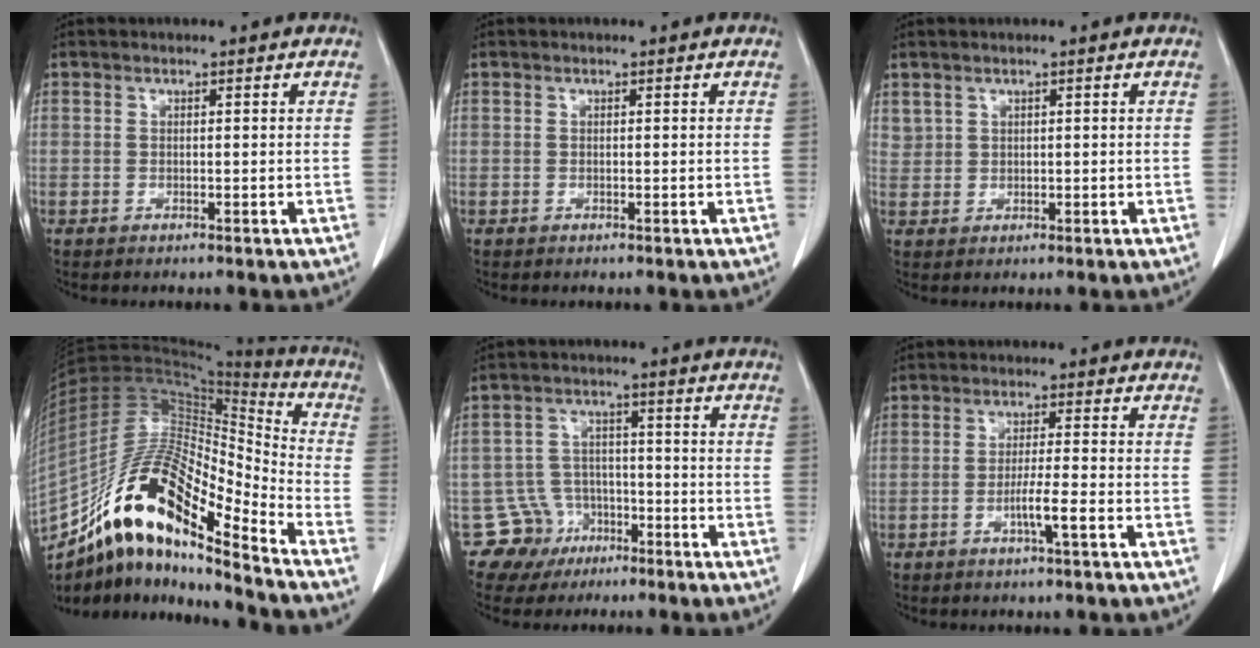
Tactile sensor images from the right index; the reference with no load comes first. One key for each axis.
{"total": 0.0}
{"total": 1.7, "fx": 1.1, "fy": 1.4, "fz": 0.2, "tx": 0.008, "ty": 0.004, "tz": 0.018}
{"total": 21.0, "fx": -13.9, "fy": 4.3, "fz": 15.1, "tx": -0.308, "ty": 0.010, "tz": -0.250}
{"total": 6.9, "fx": -3.9, "fy": 5.7, "fz": -0.4, "tx": 0.014, "ty": 0.017, "tz": -0.062}
{"total": 3.9, "fx": -1.7, "fy": -0.3, "fz": 3.5, "tx": -0.062, "ty": -0.004, "tz": -0.033}